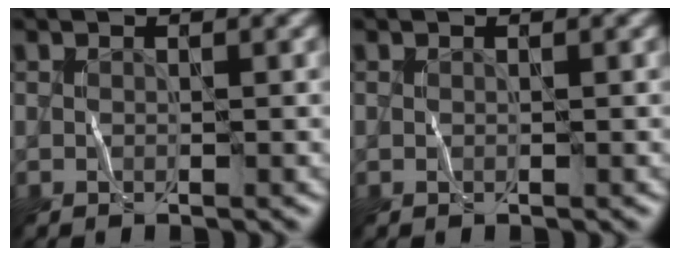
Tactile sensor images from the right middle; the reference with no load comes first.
{"total": 0.0}